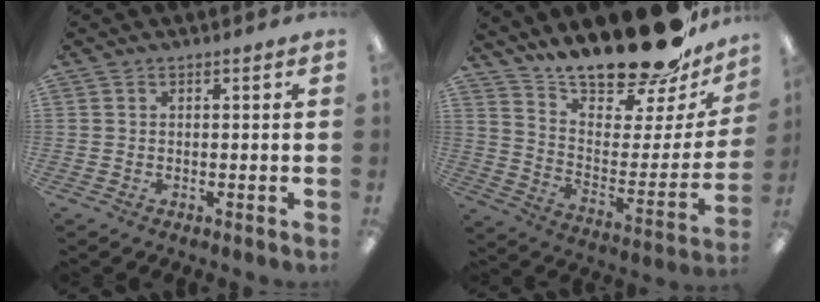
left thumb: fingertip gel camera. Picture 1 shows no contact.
{"total": 21.3, "force": [18.8, 5.6, 8.4], "torque": [-0.113, -0.151, 0.317]}